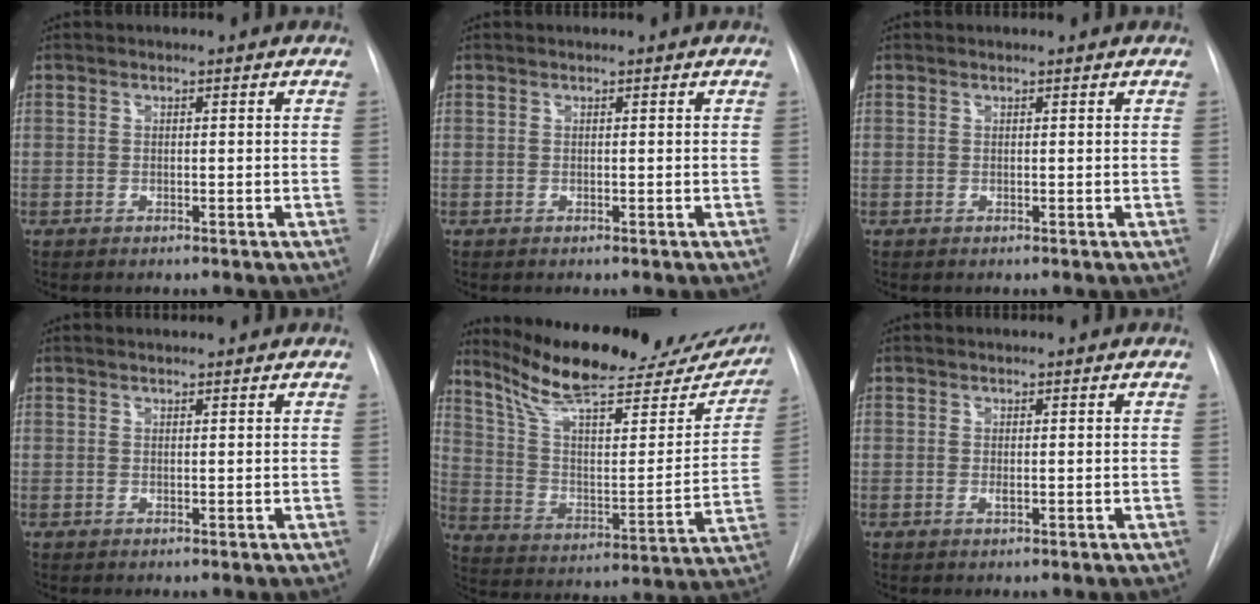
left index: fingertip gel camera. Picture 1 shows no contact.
{"total": 0.0}
{"total": 0.8, "force": [0.8, 0.0, 0.0], "torque": [-0.005, 0.010, 0.013]}
{"total": 2.2, "force": [2.1, 0.0, 0.5], "torque": [-0.008, 0.020, 0.032]}
{"total": 27.3, "force": [23.0, 6.1, 13.3], "torque": [-0.203, -0.029, 0.326]}
{"total": 0.8, "force": [0.4, 0.1, 0.7], "torque": [-0.017, 0.005, 0.006]}